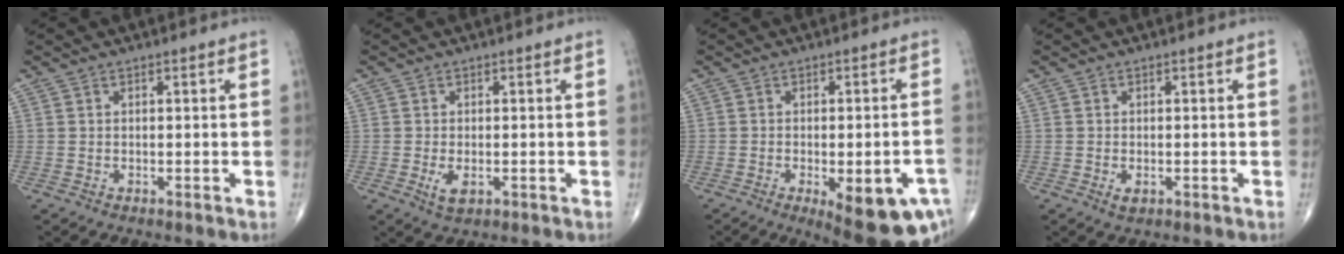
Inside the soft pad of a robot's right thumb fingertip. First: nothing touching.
{"total": 3.0, "force": [-0.9, 1.5, 2.5], "torque": [-0.046, -0.008, -0.013]}
{"total": 14.9, "force": [-6.2, 5.2, 12.5], "torque": [-0.118, 0.013, -0.066]}
{"total": 1.4, "force": [-0.5, 0.8, 1.1], "torque": [-0.019, -0.004, -0.008]}